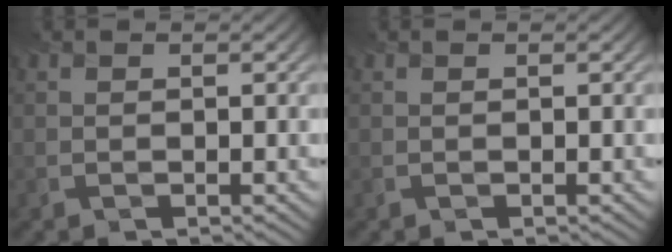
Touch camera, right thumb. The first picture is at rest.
{"total": 0.0}